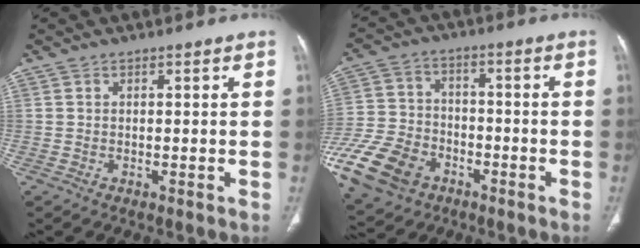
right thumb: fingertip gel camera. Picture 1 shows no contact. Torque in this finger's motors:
{"motor_torque": [1.74, 0.66, 0.63, -1.08, 0.48]}